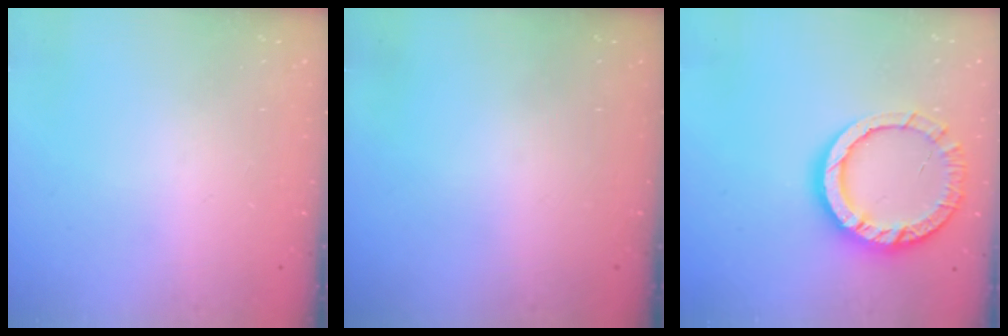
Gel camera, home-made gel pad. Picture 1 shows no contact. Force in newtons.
{"total": 0.0}
{"total": 14.0, "press": 14.0, "slide": 1.2}